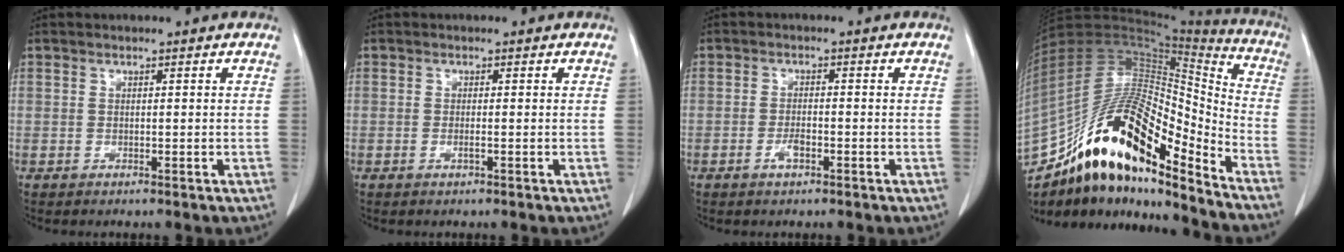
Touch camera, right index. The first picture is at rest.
{"total": 0.7, "force": [-0.2, 0.0, 0.7], "torque": [-0.012, 0.001, -0.002]}
{"total": 2.2, "force": [-1.1, 0.7, 1.8], "torque": [-0.032, 0.003, -0.018]}
{"total": 23.0, "force": [-14.5, 6.2, 16.7], "torque": [-0.317, 0.019, -0.250]}